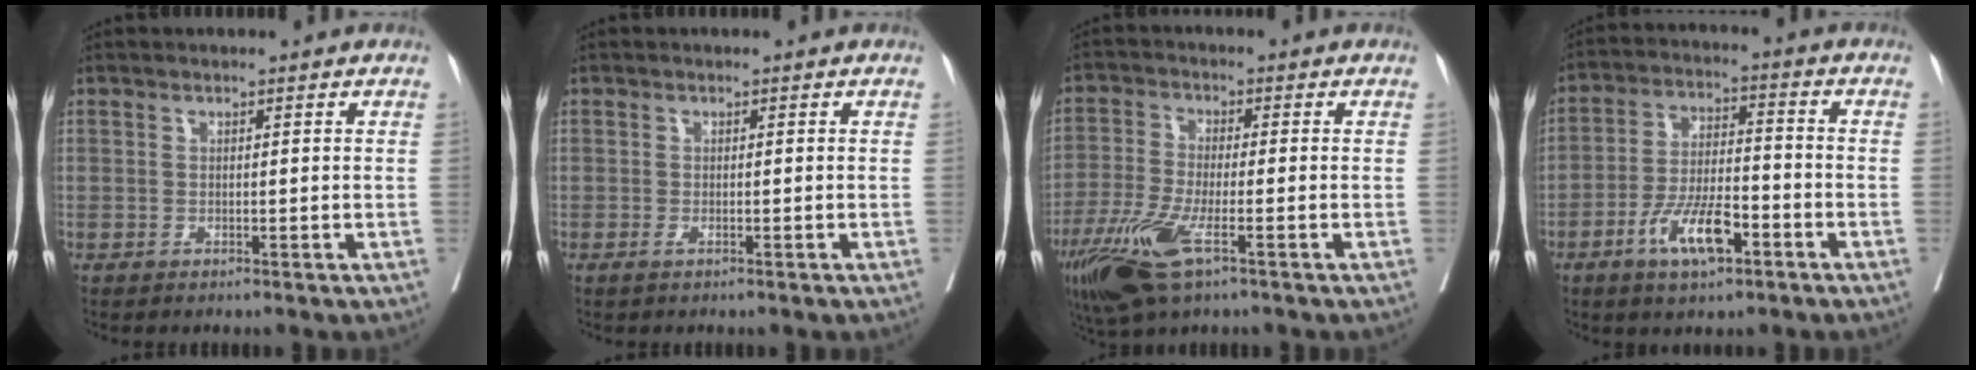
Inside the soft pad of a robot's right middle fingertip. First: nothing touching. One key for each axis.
{"total": 0.8, "fx": -0.5, "fy": 0.0, "fz": 0.6, "tx": -0.013, "ty": -0.003, "tz": -0.007}
{"total": 9.8, "fx": -5.0, "fy": 1.9, "fz": 8.2, "tx": -0.175, "ty": -0.026, "tz": -0.093}
{"total": 9.2, "fx": -4.7, "fy": 2.7, "fz": 7.4, "tx": -0.144, "ty": -0.001, "tz": -0.085}